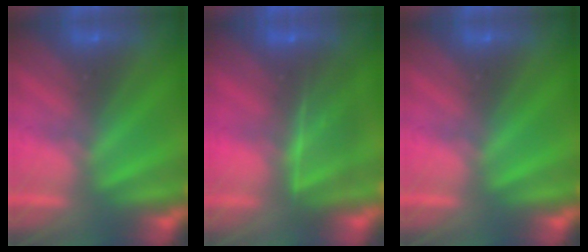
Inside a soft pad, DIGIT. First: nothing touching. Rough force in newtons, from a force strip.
{"total": 7.5}
{"total": 0.0}